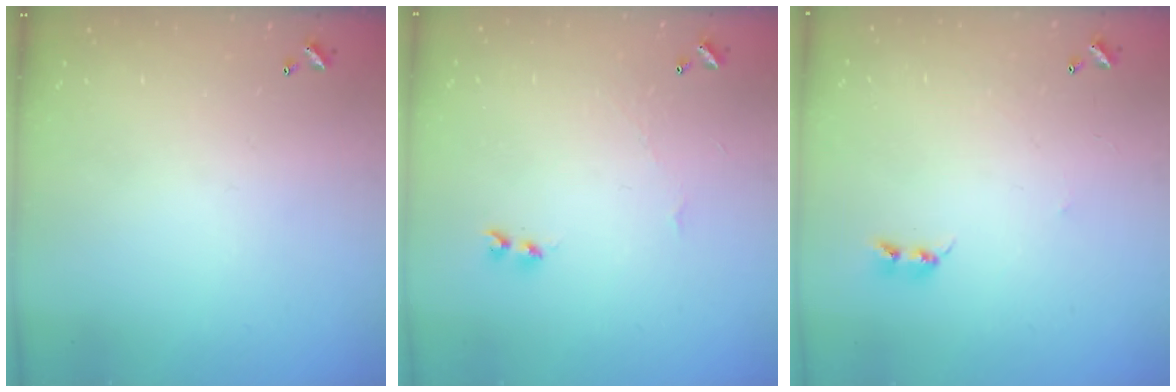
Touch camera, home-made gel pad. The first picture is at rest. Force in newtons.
{"total": 1.9, "press": 1.8, "slide": 0.5}
{"total": 2.2, "press": 2.2, "slide": 0.4}